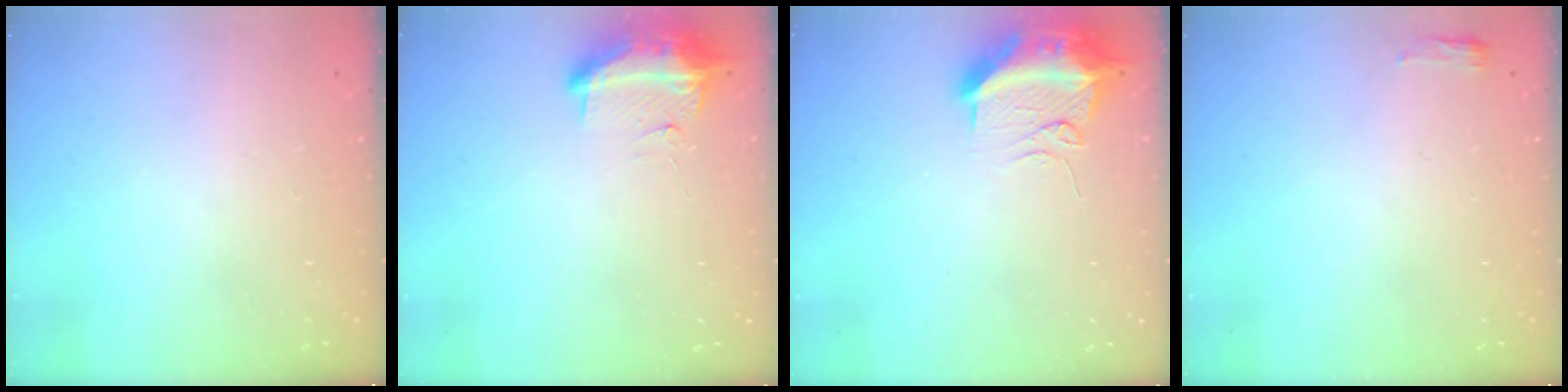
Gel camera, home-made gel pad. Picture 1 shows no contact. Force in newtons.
{"total": 18.7, "press": 12.4, "slide": 14.0}
{"total": 12.4, "press": 12.3, "slide": 1.3}
{"total": 2.8, "press": 2.6, "slide": 1.1}